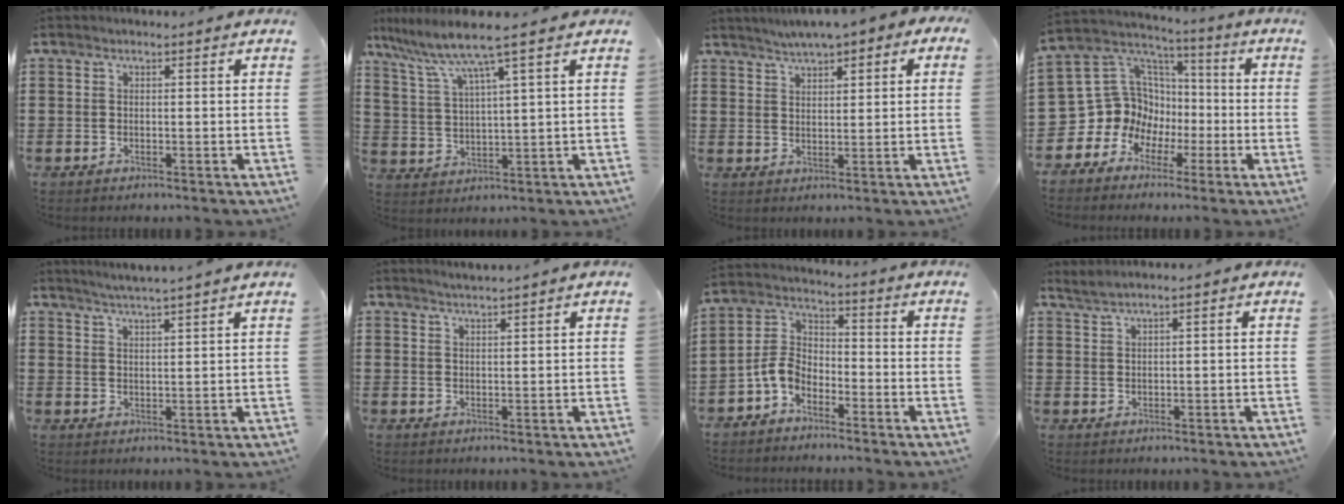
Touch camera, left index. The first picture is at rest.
{"total": 6.8, "force": [4.8, -0.4, 4.8], "torque": [-0.119, -0.030, 0.075]}
{"total": 2.8, "force": [2.5, 0.8, 1.0], "torque": [-0.032, -0.004, 0.043]}
{"total": 11.6, "force": [-1.6, 11.3, 2.3], "torque": [-0.081, -0.023, -0.015]}
{"total": 3.0, "force": [2.8, -1.0, 0.6], "torque": [-0.019, -0.013, 0.050]}
{"total": 1.6, "force": [1.5, -0.4, 0.3], "torque": [-0.009, -0.001, 0.030]}
{"total": 5.5, "force": [-3.8, 3.0, 2.7], "torque": [-0.080, 0.000, -0.084]}
{"total": 1.5, "force": [1.3, -0.3, 0.7], "torque": [-0.016, -0.001, 0.026]}